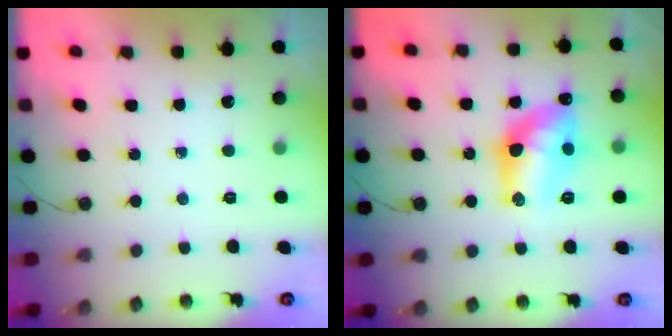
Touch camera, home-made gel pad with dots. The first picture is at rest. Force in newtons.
{"total": 13.3, "press": 13.3, "slide": 0.6}